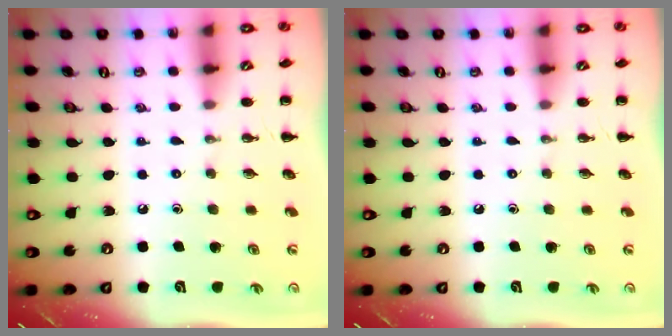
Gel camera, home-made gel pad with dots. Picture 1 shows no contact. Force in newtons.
{"total": 0.0}